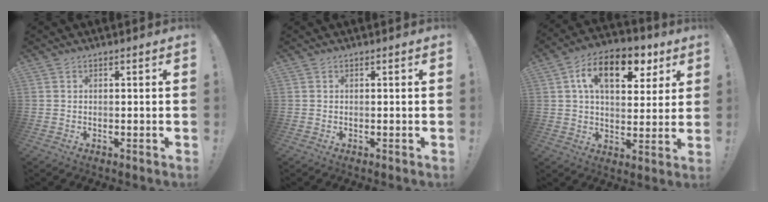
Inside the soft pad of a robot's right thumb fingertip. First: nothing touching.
{"total": 0.0}
{"total": 15.9, "force": [6.7, 8.9, 11.4], "torque": [-0.169, -0.021, 0.114]}